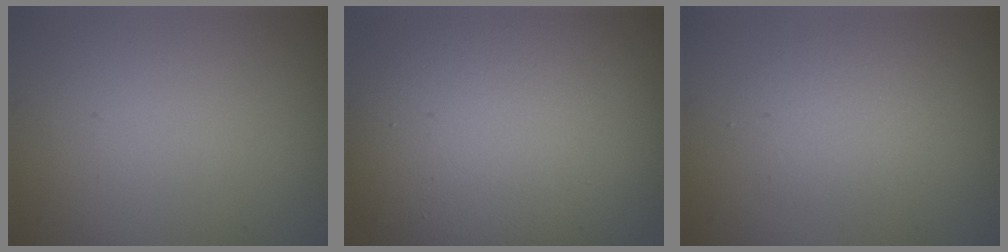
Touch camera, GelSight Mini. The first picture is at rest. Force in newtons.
{"total": 15.3, "press": 15.3, "slide": 0.6}
{"total": 2.5, "press": 2.5, "slide": 0.2}